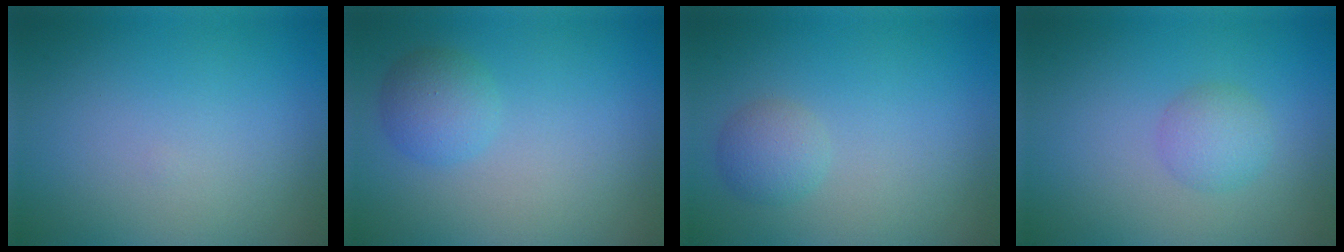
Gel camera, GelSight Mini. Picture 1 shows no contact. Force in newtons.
{"total": 2.3, "press": 2.3, "slide": 0.1}
{"total": 1.8, "press": 1.8, "slide": 0.0}
{"total": 2.0, "press": 2.0, "slide": 0.2}